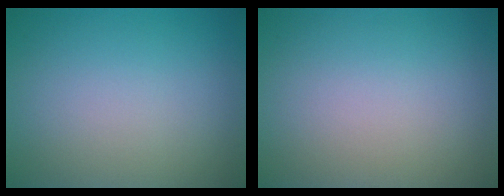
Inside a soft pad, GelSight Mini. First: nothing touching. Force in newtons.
{"total": 0.0}